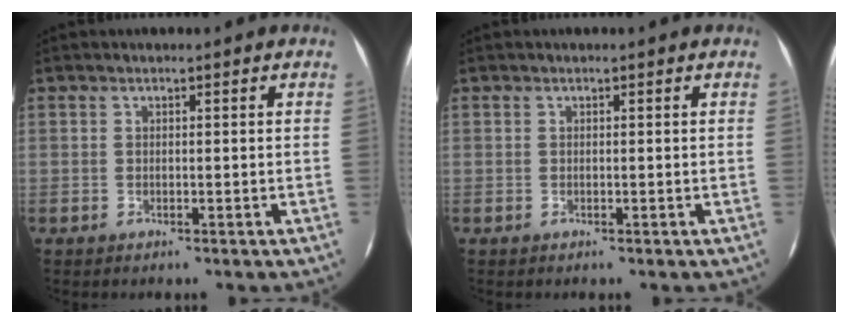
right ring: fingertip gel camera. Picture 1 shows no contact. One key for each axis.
{"total": 0.0}